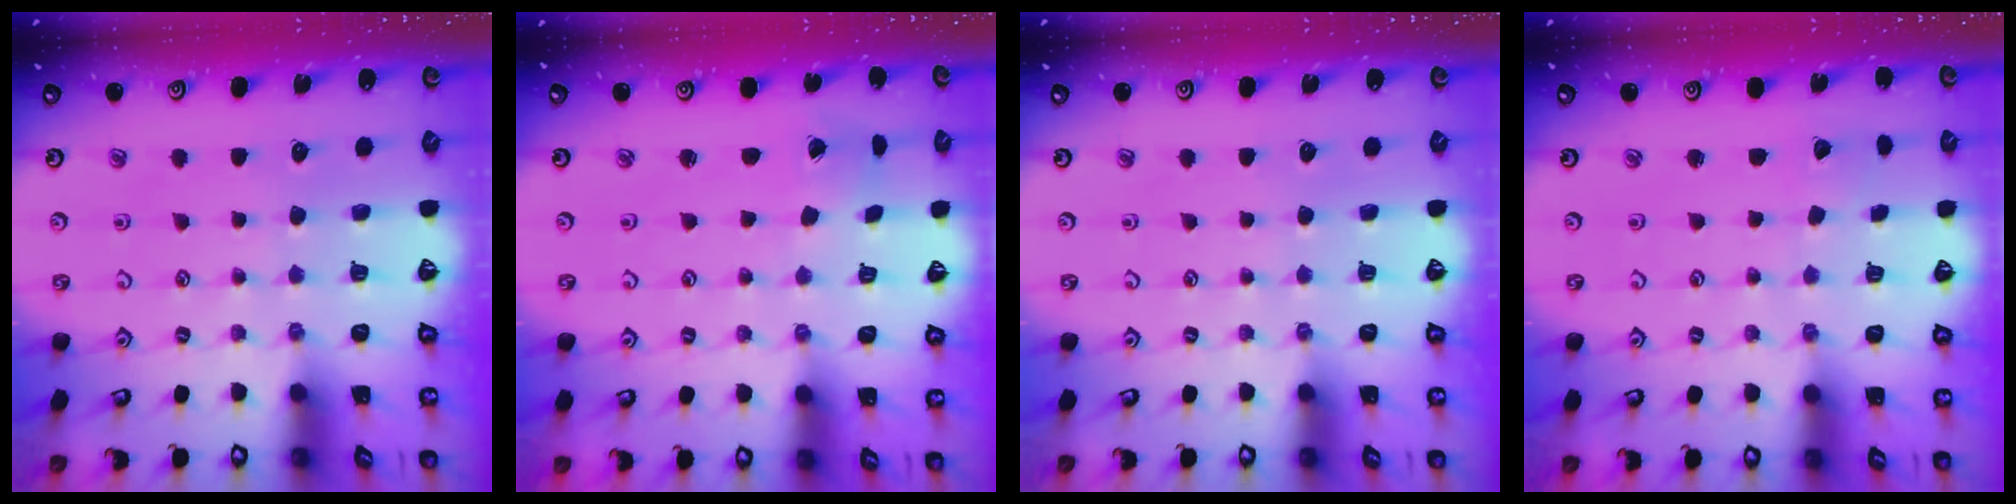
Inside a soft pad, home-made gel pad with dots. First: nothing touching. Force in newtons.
{"total": 1.3, "press": 1.3, "slide": 0.3}
{"total": 0.0}
{"total": 1.1, "press": 1.1, "slide": 0.1}